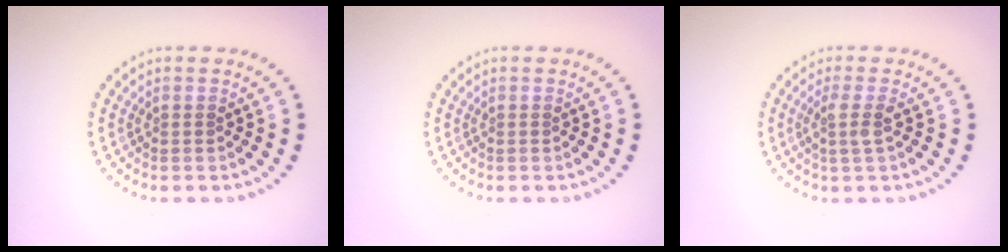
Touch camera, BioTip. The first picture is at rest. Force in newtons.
{"total": 0.0}
{"total": 1.8, "press": 1.3, "slide": 1.2}